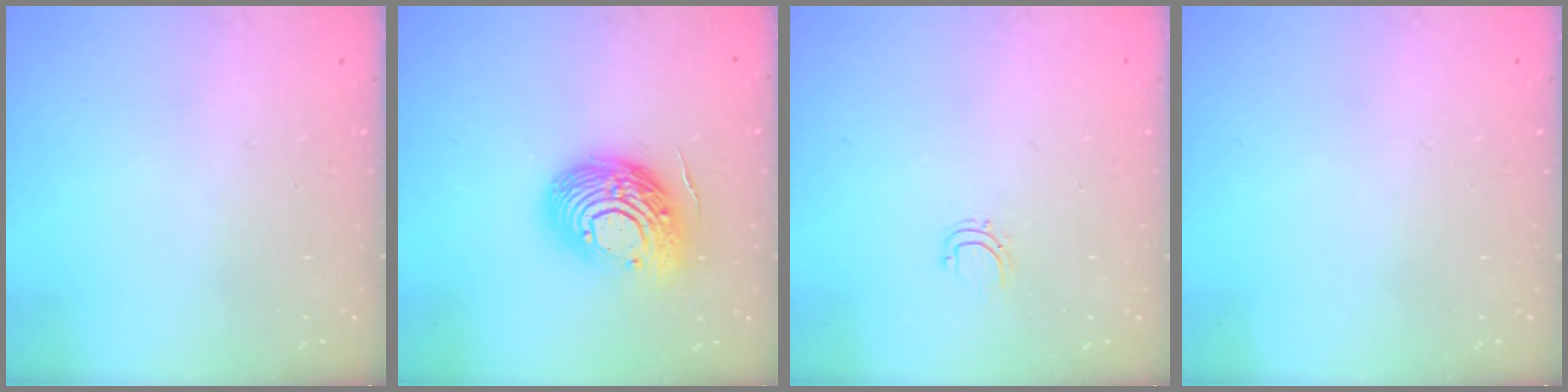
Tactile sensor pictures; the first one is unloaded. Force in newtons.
{"total": 18.7, "press": 18.7, "slide": 1.6}
{"total": 3.8, "press": 3.8, "slide": 0.3}
{"total": 0.0}